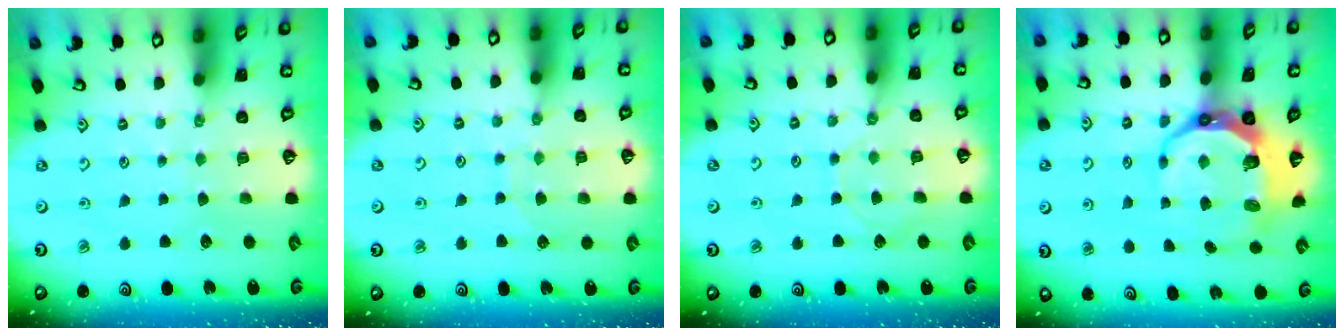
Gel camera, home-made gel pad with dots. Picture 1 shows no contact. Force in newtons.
{"total": 7.6, "press": 7.6, "slide": 0.6}
{"total": 6.2, "press": 6.1, "slide": 0.7}
{"total": 11.3, "press": 10.3, "slide": 4.5}